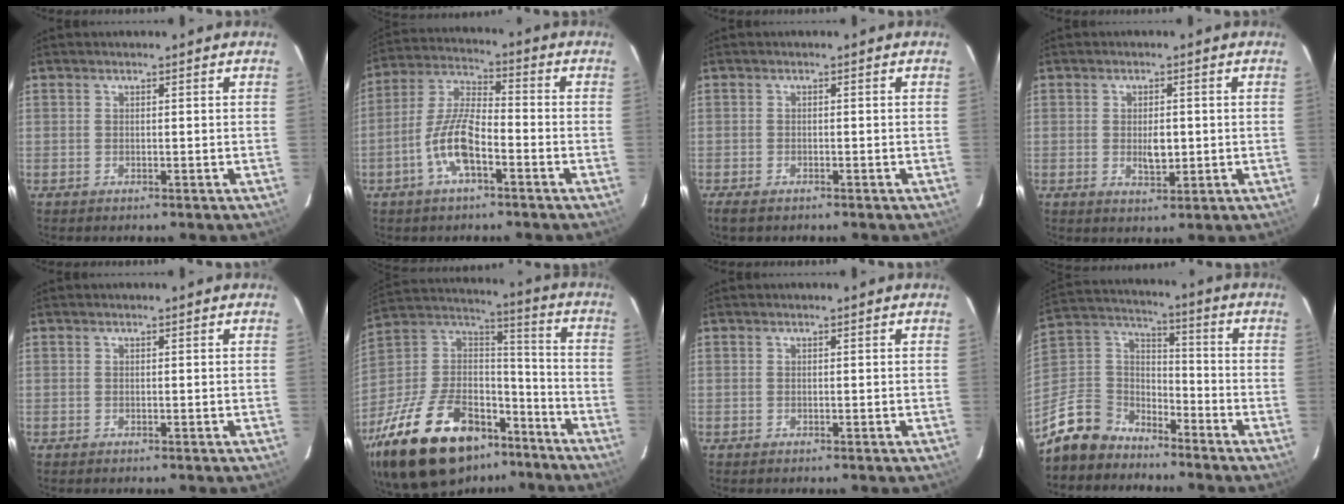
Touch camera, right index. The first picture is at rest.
{"total": 10.0, "force": [-4.5, 3.1, 8.3], "torque": [-0.181, 0.006, -0.087]}
{"total": 3.3, "force": [-2.5, 1.2, 1.8], "torque": [-0.047, -0.010, -0.045]}
{"total": 3.8, "force": [-0.3, 2.0, 3.2], "torque": [-0.056, -0.004, 0.000]}
{"total": 0.0}
{"total": 32.4, "force": [-20.7, 16.3, 18.9], "torque": [-0.381, 0.009, -0.323]}
{"total": 0.0}
{"total": 12.2, "force": [-9.3, 7.3, 3.3], "torque": [-0.093, 0.045, -0.168]}